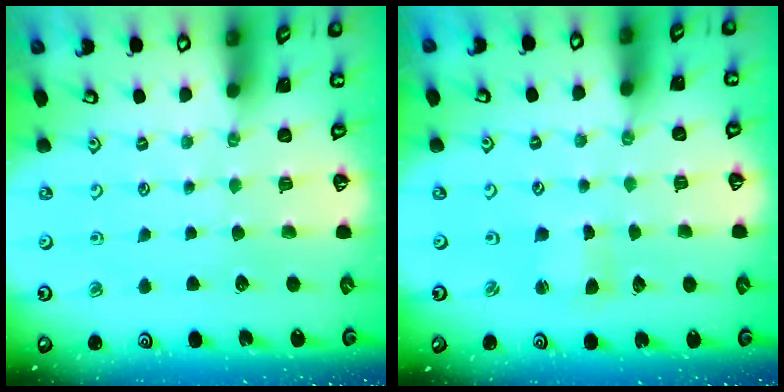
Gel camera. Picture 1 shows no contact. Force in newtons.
{"total": 0.9, "press": 0.9, "slide": 0.1}